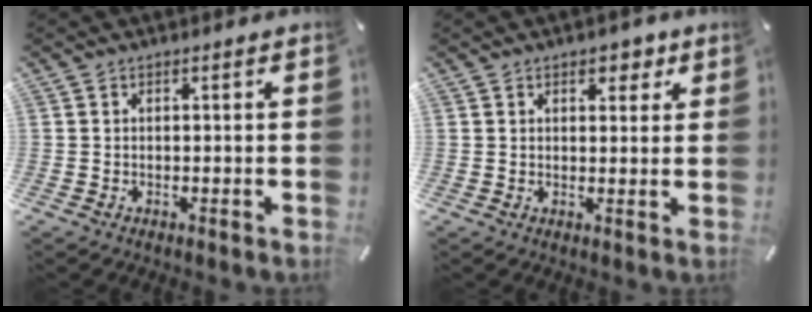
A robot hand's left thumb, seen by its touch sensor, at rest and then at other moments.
{"total": 3.8, "force": [2.2, 2.5, 1.9], "torque": [-0.012, -0.004, 0.030]}